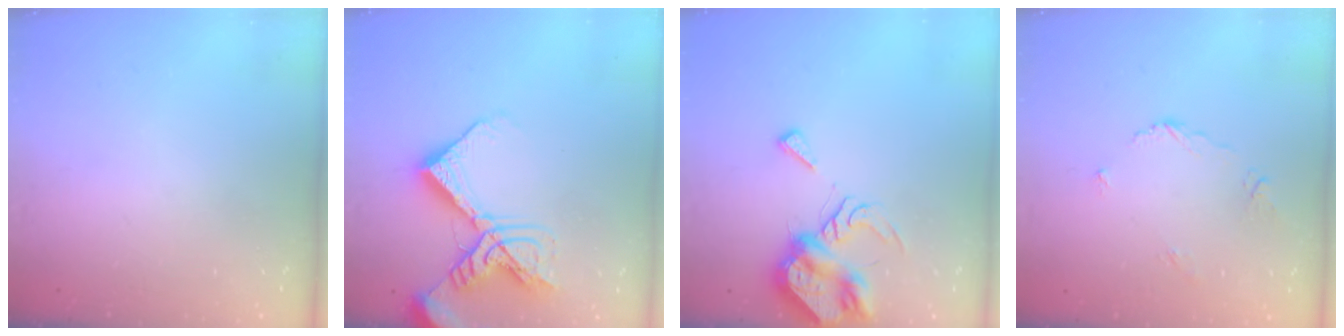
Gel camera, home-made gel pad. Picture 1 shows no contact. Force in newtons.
{"total": 15.9, "press": 15.8, "slide": 1.9}
{"total": 9.6, "press": 9.5, "slide": 1.3}
{"total": 4.8, "press": 4.8, "slide": 0.3}